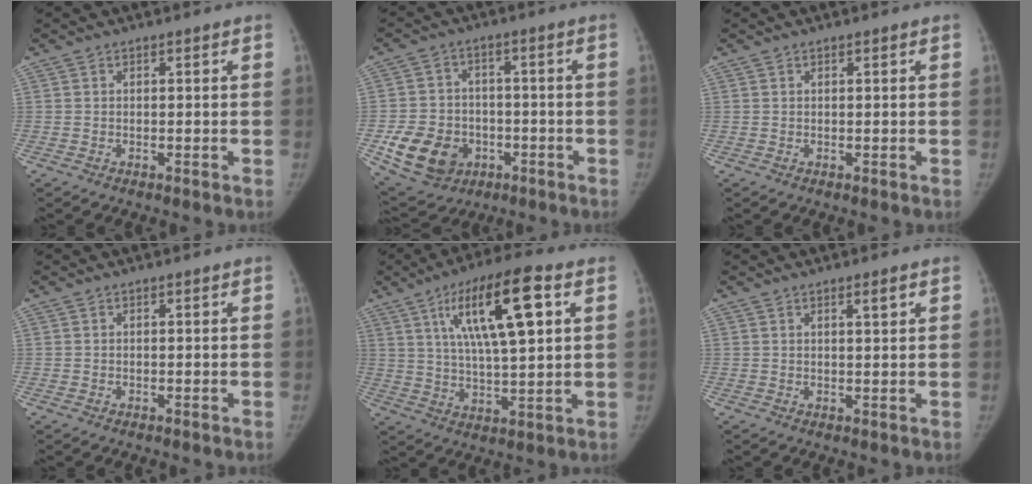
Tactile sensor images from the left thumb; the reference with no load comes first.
{"total": 13.3, "force": [-4.5, 10.6, 6.5], "torque": [-0.103, 0.015, -0.063]}
{"total": 0.0}
{"total": 0.0}
{"total": 17.0, "force": [6.2, 4.7, 15.2], "torque": [-0.250, -0.006, 0.101]}
{"total": 2.0, "force": [1.1, 0.3, 1.7], "torque": [-0.021, -0.005, 0.017]}